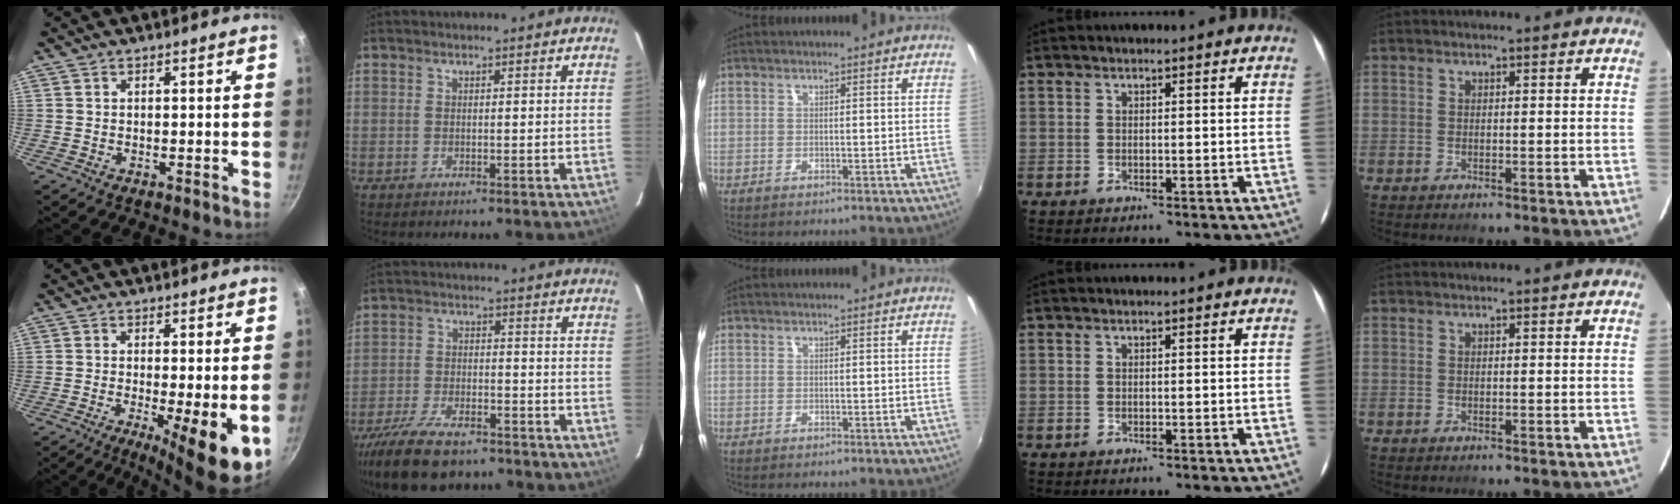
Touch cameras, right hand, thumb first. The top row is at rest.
{"thumb": {"total": 9.7, "force": [-2.6, 1.8, 9.2], "torque": [-0.138, -0.010, -0.034]}, "index": {"total": 15.5, "force": [-12.2, 6.0, 7.3], "torque": [-0.172, -0.019, -0.209]}}